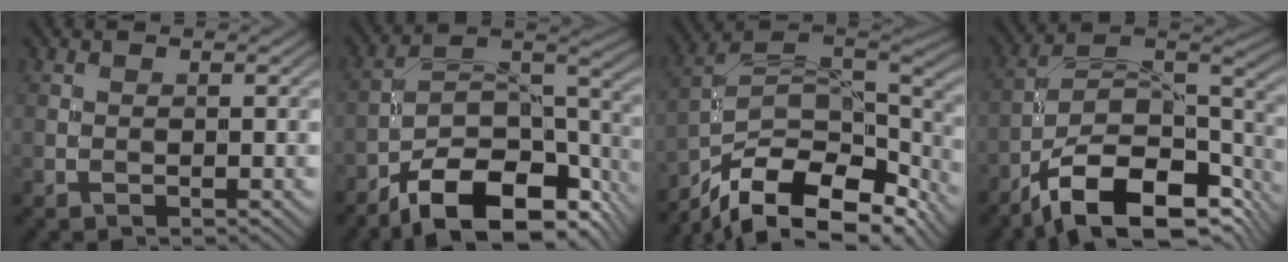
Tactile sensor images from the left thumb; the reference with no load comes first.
{"total": 15.8, "force": [-10.5, 6.8, 9.7], "torque": [-0.198, -0.028, -0.163]}
{"total": 15.8, "force": [-9.8, 7.7, 9.7], "torque": [-0.197, -0.023, -0.163]}
{"total": 14.9, "force": [-9.1, 6.4, 9.9], "torque": [-0.195, -0.020, -0.149]}